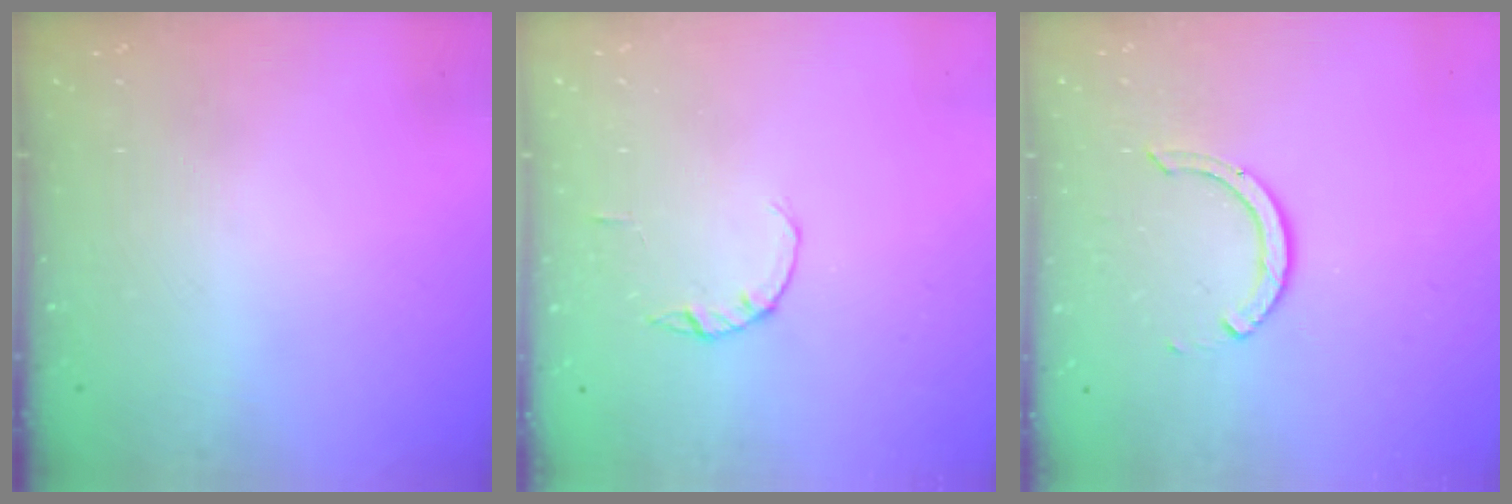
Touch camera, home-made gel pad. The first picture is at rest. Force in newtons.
{"total": 1.0, "press": 1.0, "slide": 0.2}
{"total": 7.0, "press": 6.9, "slide": 0.8}